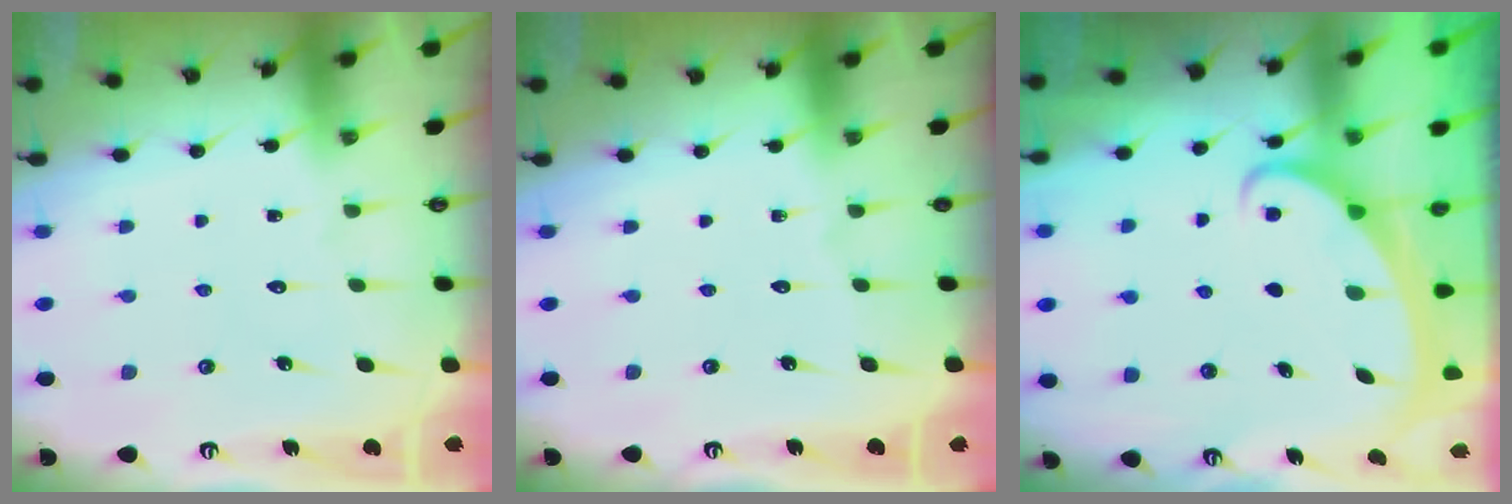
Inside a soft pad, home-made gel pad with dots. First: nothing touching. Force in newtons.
{"total": 0.0}
{"total": 2.2, "press": 2.2, "slide": 0.3}